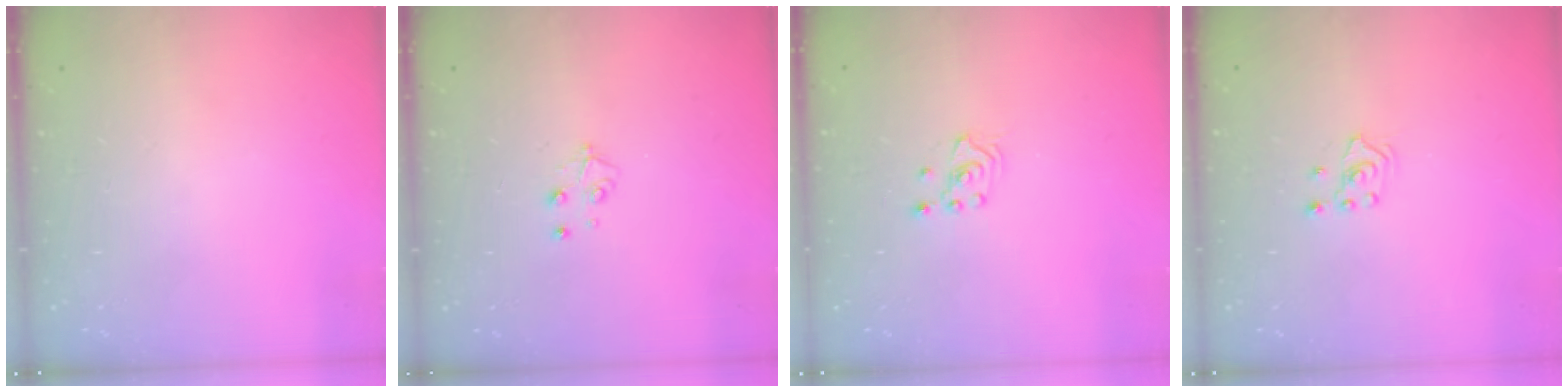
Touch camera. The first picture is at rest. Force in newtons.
{"total": 3.4, "press": 3.4, "slide": 0.4}
{"total": 2.1, "press": 2.1, "slide": 0.1}
{"total": 2.1, "press": 1.8, "slide": 0.9}